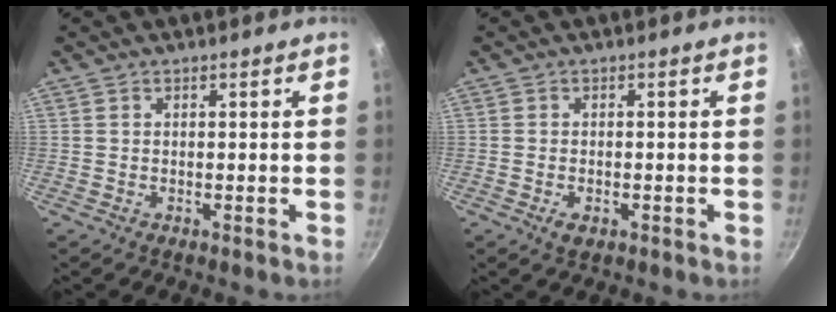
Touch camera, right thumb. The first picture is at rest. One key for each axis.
{"total": 2.4, "fx": -1.0, "fy": 1.3, "fz": 1.6, "tx": -0.031, "ty": 0.003, "tz": -0.017}